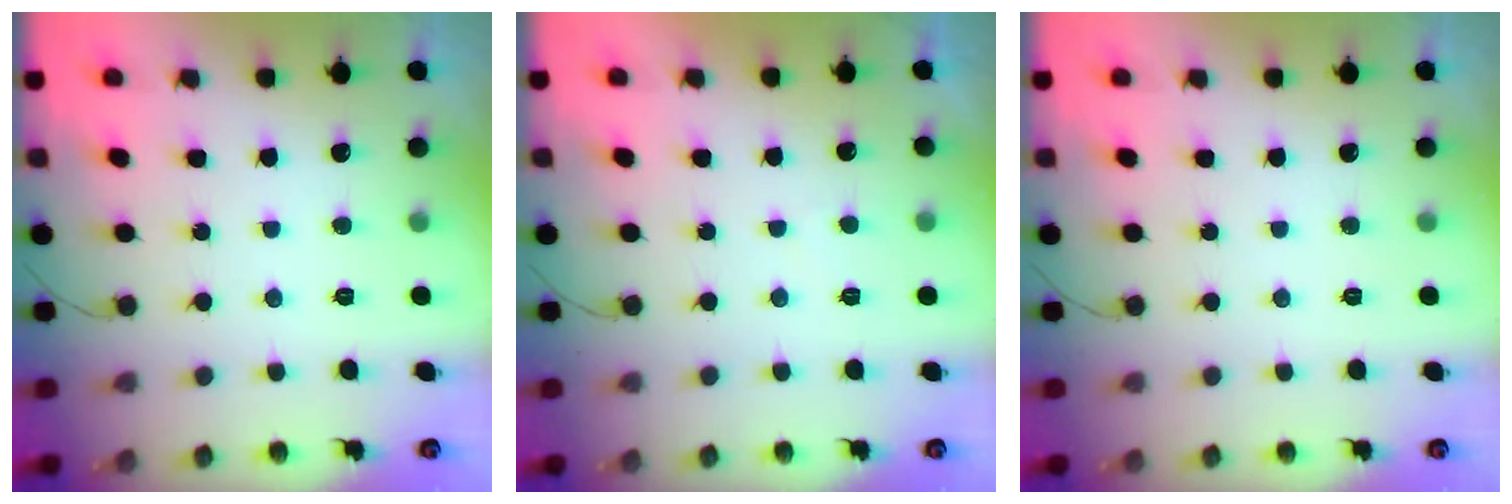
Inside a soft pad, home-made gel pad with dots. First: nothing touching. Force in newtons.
{"total": 1.3, "press": 1.2, "slide": 0.5}
{"total": 0.0}